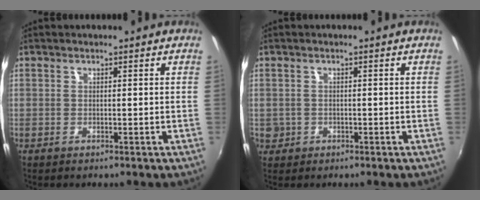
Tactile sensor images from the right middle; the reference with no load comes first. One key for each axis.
{"total": 2.9, "fx": -0.7, "fy": 2.7, "fz": 0.7, "tx": -0.019, "ty": -0.004, "tz": -0.008}